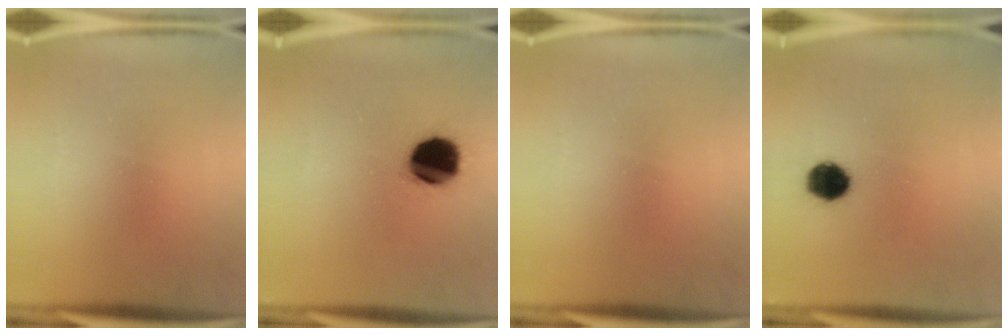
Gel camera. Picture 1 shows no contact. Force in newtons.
{"total": 16.2}
{"total": 0.0}
{"total": 6.9}